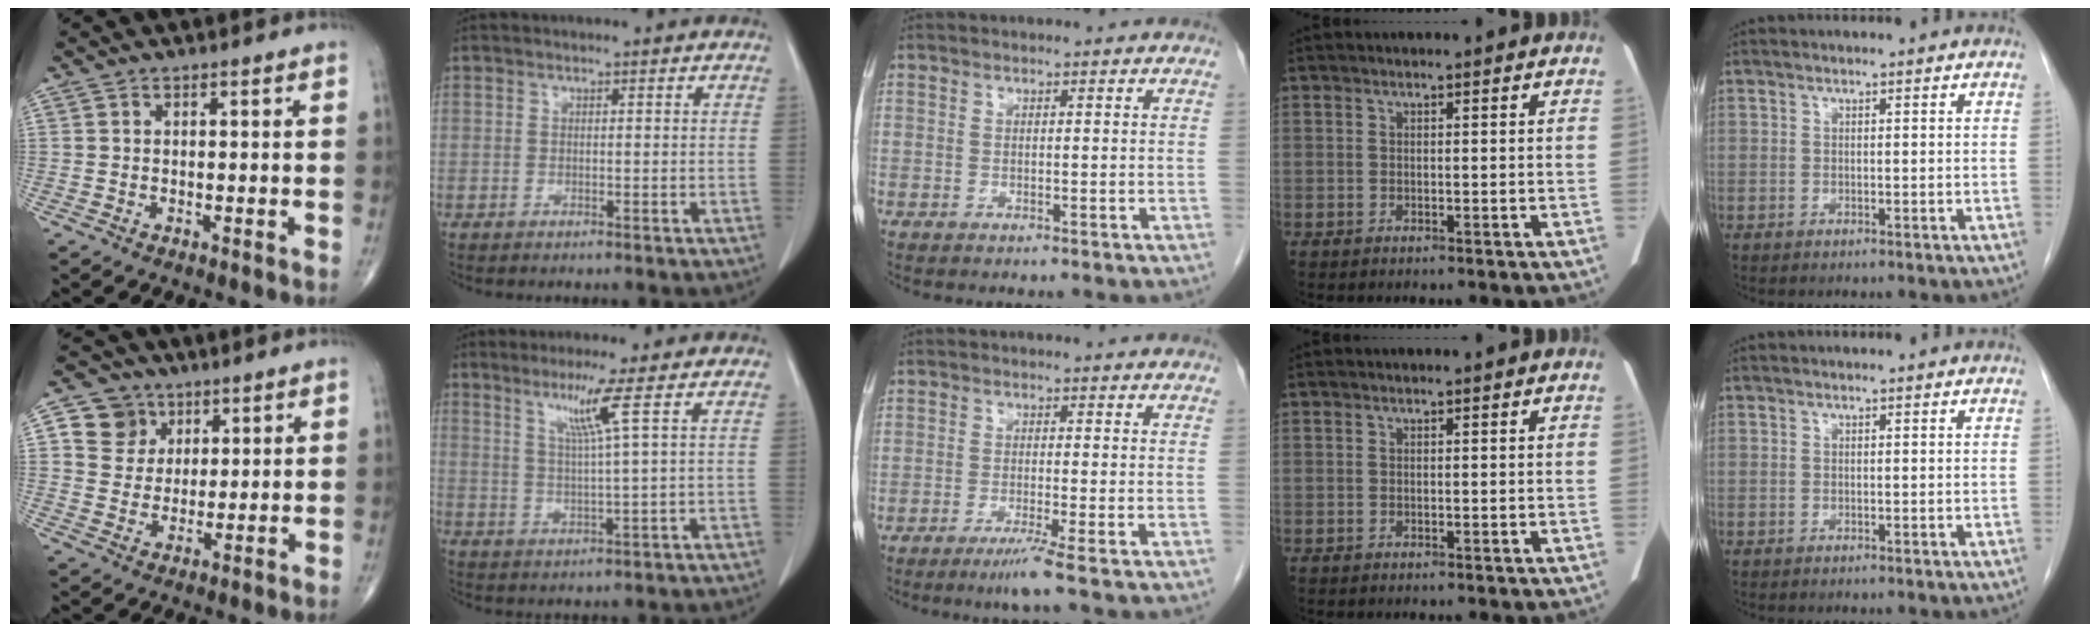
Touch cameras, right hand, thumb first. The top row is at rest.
{"thumb": {"total": 7.2, "force": [3.0, 6.4, 1.4], "torque": [0.008, -0.011, 0.055]}, "index": {"total": 5.7, "force": [2.7, -1.5, 4.8], "torque": [-0.095, -0.010, 0.057]}, "middle": {"total": 3.5, "force": [-2.2, -1.2, 2.4], "torque": [-0.043, -0.011, -0.045]}}